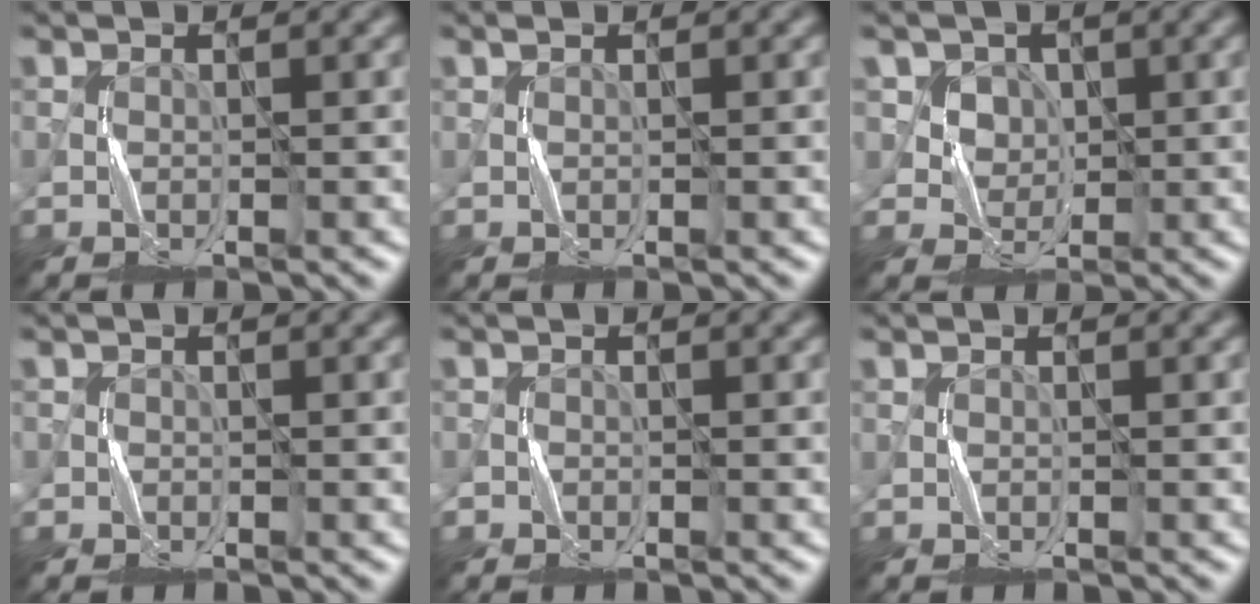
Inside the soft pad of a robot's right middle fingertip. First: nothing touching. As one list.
[{"total": 0.0}, {"total": 5.7, "force": [2.8, 4.6, 1.8], "torque": [-0.043, 0.003, 0.047]}, {"total": 0.6, "force": [-0.1, 0.6, 0.0], "torque": [0.005, 0.002, -0.002]}, {"total": 0.9, "force": [-0.5, 0.7, -0.1], "torque": [0.002, 0.001, -0.009]}, {"total": 0.0}]